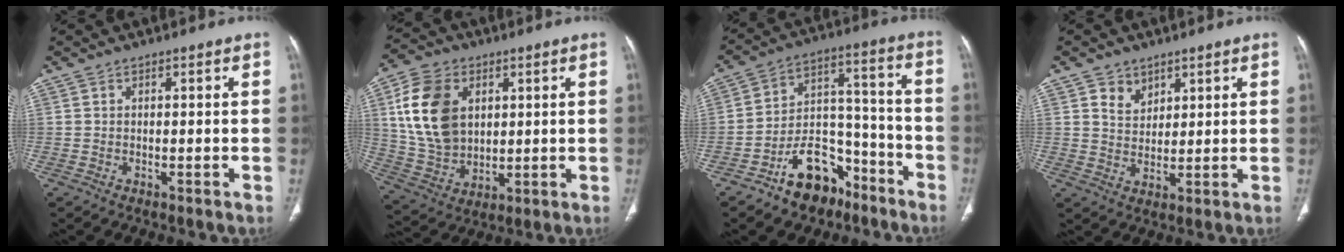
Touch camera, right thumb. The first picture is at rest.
{"total": 16.0, "force": [4.3, 11.3, 10.4], "torque": [-0.176, -0.008, 0.090]}
{"total": 13.5, "force": [-8.9, 8.2, 6.2], "torque": [-0.061, 0.092, -0.146]}
{"total": 4.6, "force": [2.8, 3.3, 1.5], "torque": [-0.007, -0.022, 0.056]}